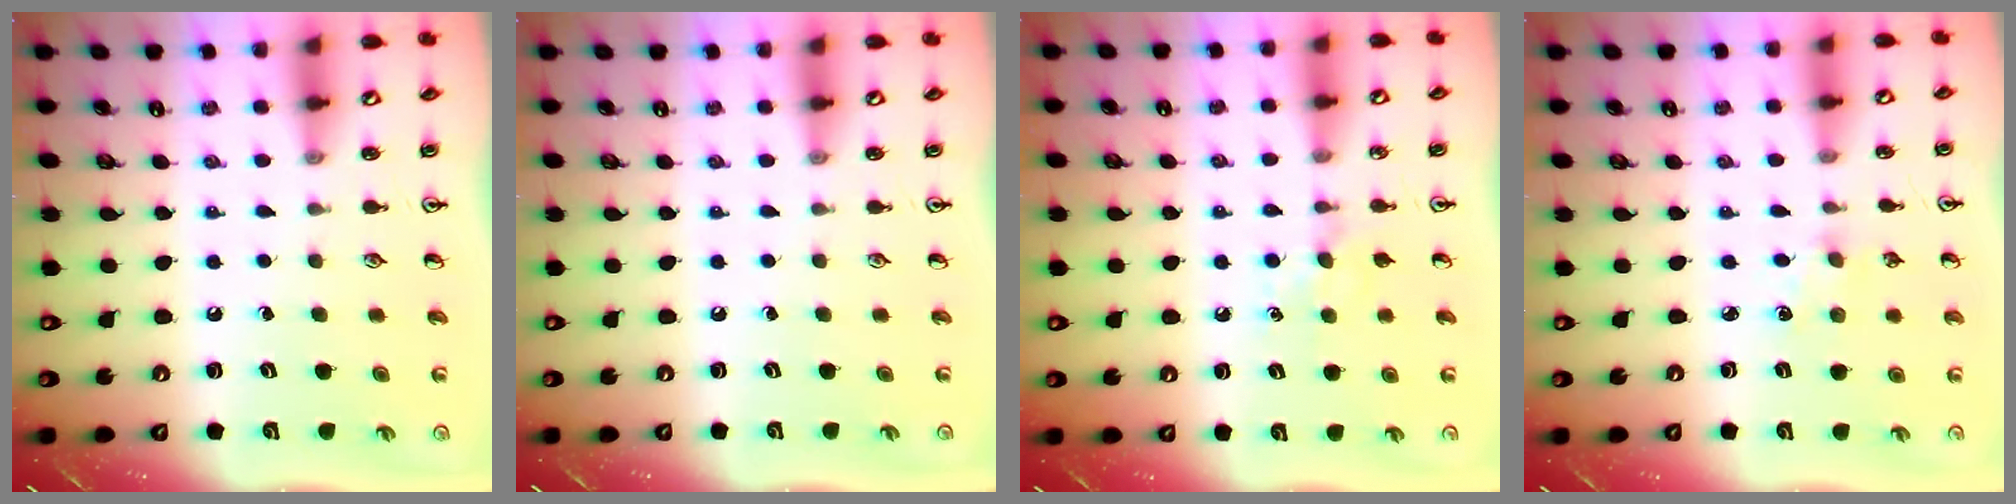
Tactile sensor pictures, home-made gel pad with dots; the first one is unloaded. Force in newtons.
{"total": 0.0}
{"total": 4.5, "press": 4.5, "slide": 0.7}
{"total": 1.5, "press": 1.5, "slide": 0.3}